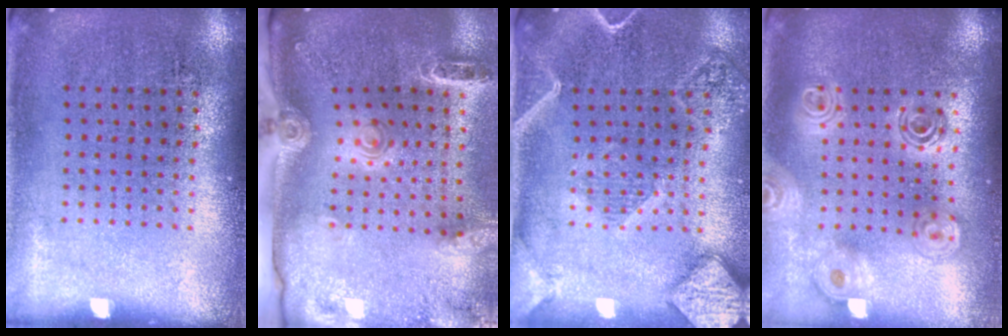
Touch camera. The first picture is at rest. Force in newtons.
{"total": 2.8, "press": 2.0, "slide": 1.9}
{"total": 2.6, "press": 2.2, "slide": 1.3}
{"total": 1.9, "press": 1.6, "slide": 1.0}